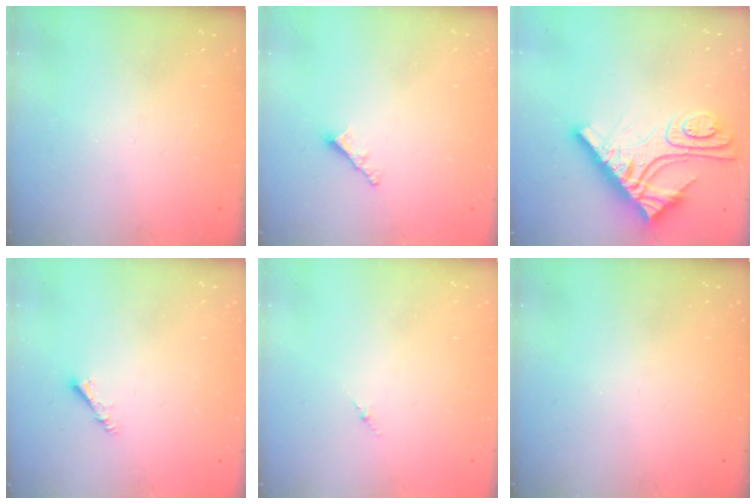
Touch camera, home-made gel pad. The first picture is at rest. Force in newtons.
{"total": 2.3, "press": 2.3, "slide": 0.1}
{"total": 15.2, "press": 15.1, "slide": 1.4}
{"total": 3.0, "press": 2.9, "slide": 0.6}
{"total": 1.8, "press": 1.7, "slide": 0.6}
{"total": 0.0}